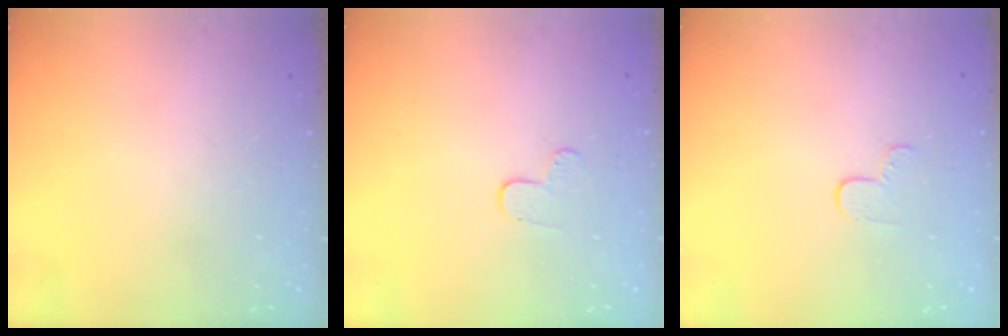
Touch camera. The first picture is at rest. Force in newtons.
{"total": 4.0, "press": 3.9, "slide": 0.4}
{"total": 3.7, "press": 3.6, "slide": 0.3}